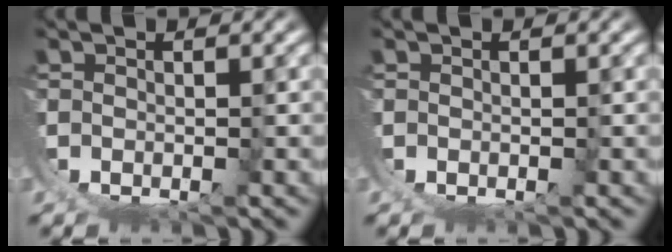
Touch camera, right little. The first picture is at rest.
{"total": 0.0}